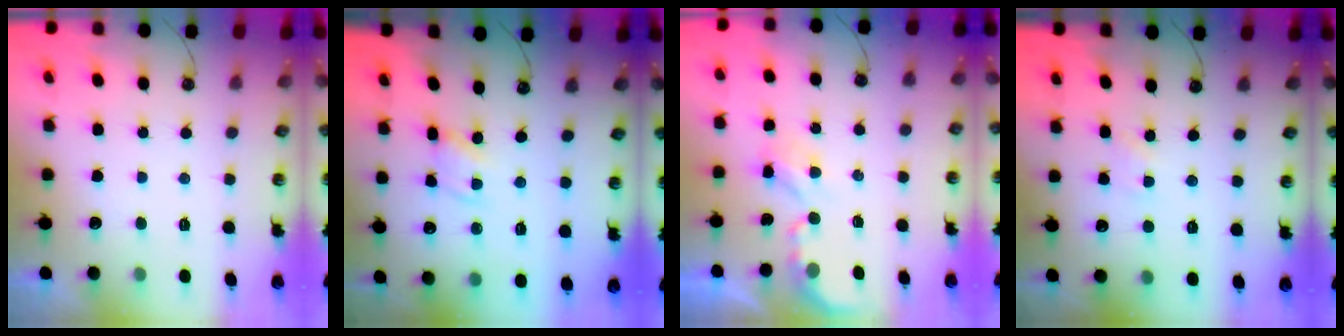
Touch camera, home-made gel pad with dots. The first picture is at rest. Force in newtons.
{"total": 1.4, "press": 1.4, "slide": 0.2}
{"total": 2.8, "press": 2.8, "slide": 0.4}
{"total": 3.2, "press": 3.2, "slide": 0.4}